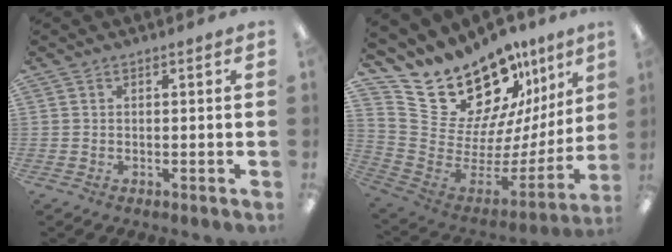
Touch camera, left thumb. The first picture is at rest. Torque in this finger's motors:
{"motor_torque": [0.39, 0.39, 1.39, -1.38, 0.06]}